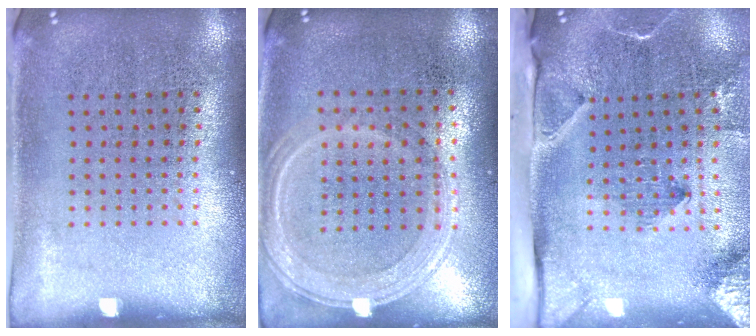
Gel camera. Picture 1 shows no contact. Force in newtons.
{"total": 1.3, "press": 1.2, "slide": 0.4}
{"total": 3.3, "press": 2.3, "slide": 2.3}